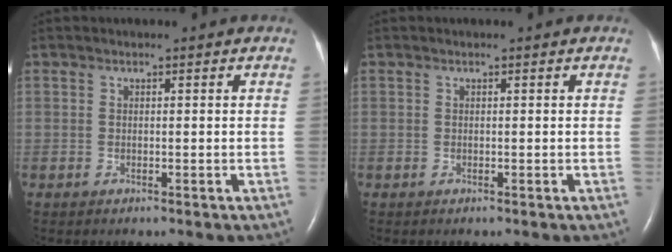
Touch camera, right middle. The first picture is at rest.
{"total": 0.0}